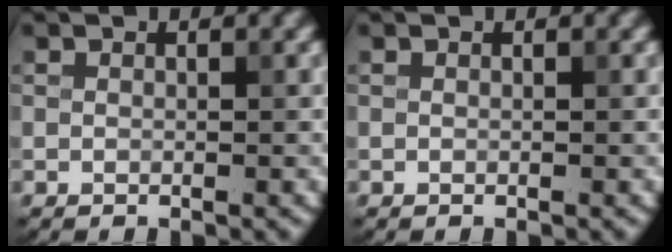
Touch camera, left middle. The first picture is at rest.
{"total": 0.0}